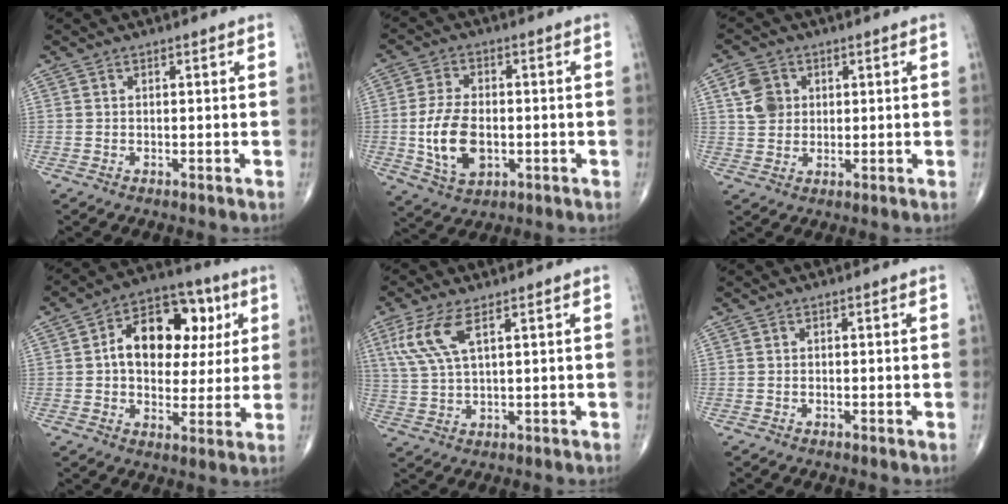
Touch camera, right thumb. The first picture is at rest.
{"total": 10.7, "force": [-1.6, 6.5, 8.4], "torque": [-0.155, 0.000, -0.023]}
{"total": 5.7, "force": [1.6, 4.8, 2.8], "torque": [-0.033, -0.003, 0.028]}
{"total": 16.7, "force": [3.6, 11.1, 12.0], "torque": [-0.139, 0.015, 0.051]}
{"total": 7.8, "force": [3.5, 2.5, 6.5], "torque": [-0.166, -0.004, 0.079]}
{"total": 0.0}